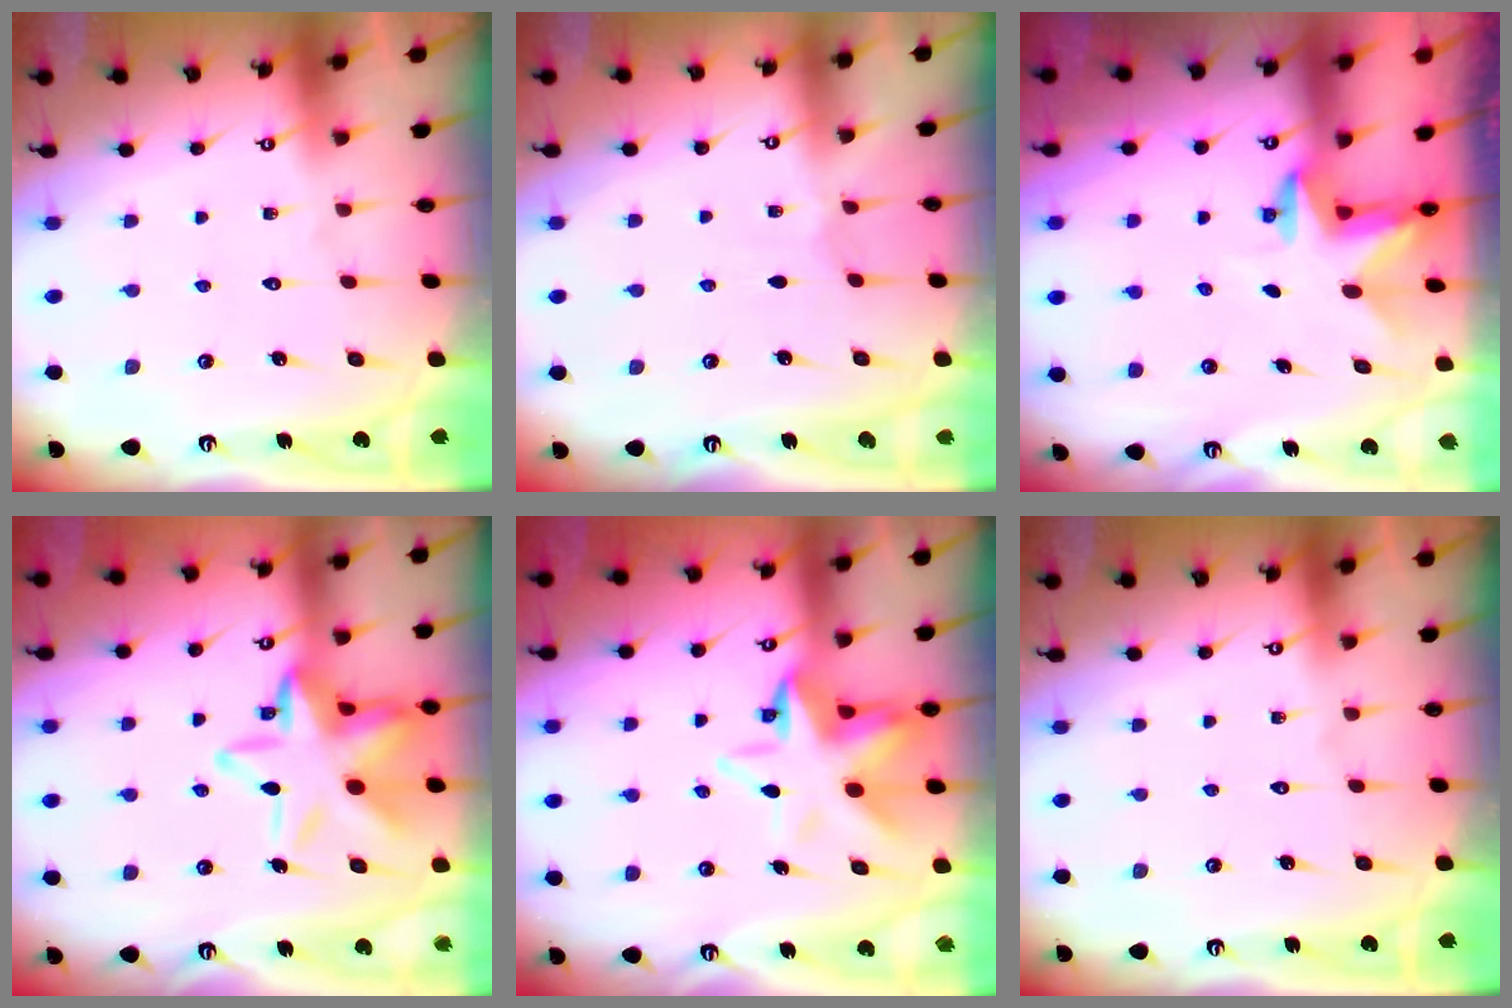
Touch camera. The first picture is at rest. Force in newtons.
{"total": 1.7, "press": 1.7, "slide": 0.4}
{"total": 2.4, "press": 2.3, "slide": 0.4}
{"total": 16.5, "press": 16.4, "slide": 2.1}
{"total": 9.5, "press": 9.4, "slide": 1.7}
{"total": 0.0}